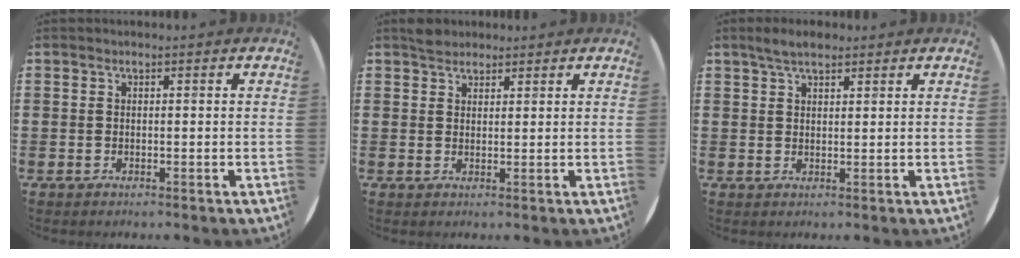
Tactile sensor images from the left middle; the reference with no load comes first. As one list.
[{"total": 2.0, "force": [1.8, 0.8, 0.0], "torque": [0.005, 0.002, 0.035]}, {"total": 3.0, "force": [2.4, 1.0, 1.5], "torque": [-0.025, 0.004, 0.043]}]